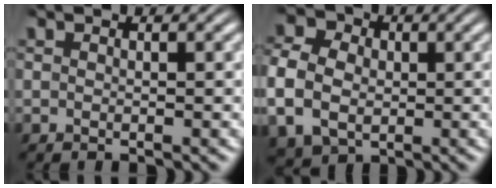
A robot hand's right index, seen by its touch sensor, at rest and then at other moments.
{"total": 8.4, "force": [1.0, 7.1, 4.4], "torque": [-0.100, -0.010, 0.016]}